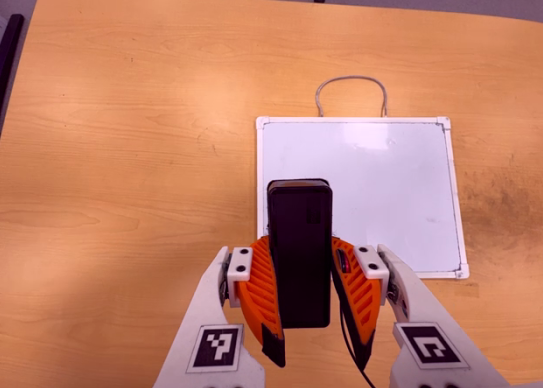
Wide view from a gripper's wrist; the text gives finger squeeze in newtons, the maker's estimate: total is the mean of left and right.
{"total": 7.4, "left": 6.8, "right": 8.0}